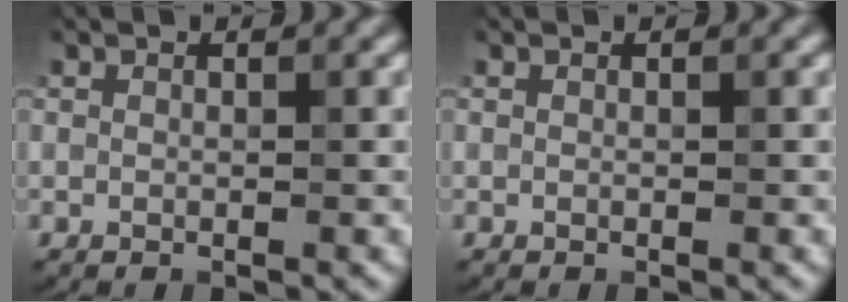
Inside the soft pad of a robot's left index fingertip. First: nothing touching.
{"total": 0.0}